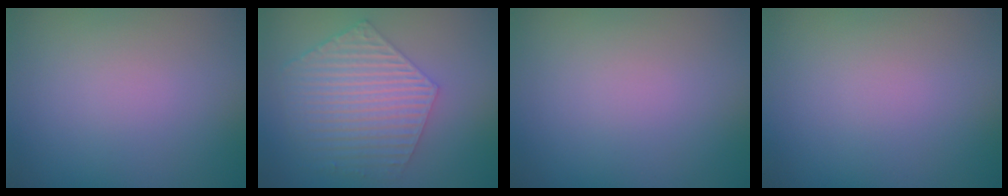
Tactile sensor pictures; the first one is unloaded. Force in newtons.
{"total": 5.9, "press": 4.3, "slide": 4.0}
{"total": 0.0}
{"total": 0.0}